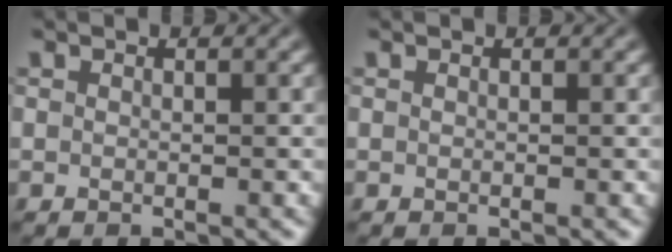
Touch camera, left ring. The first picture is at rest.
{"total": 0.0}